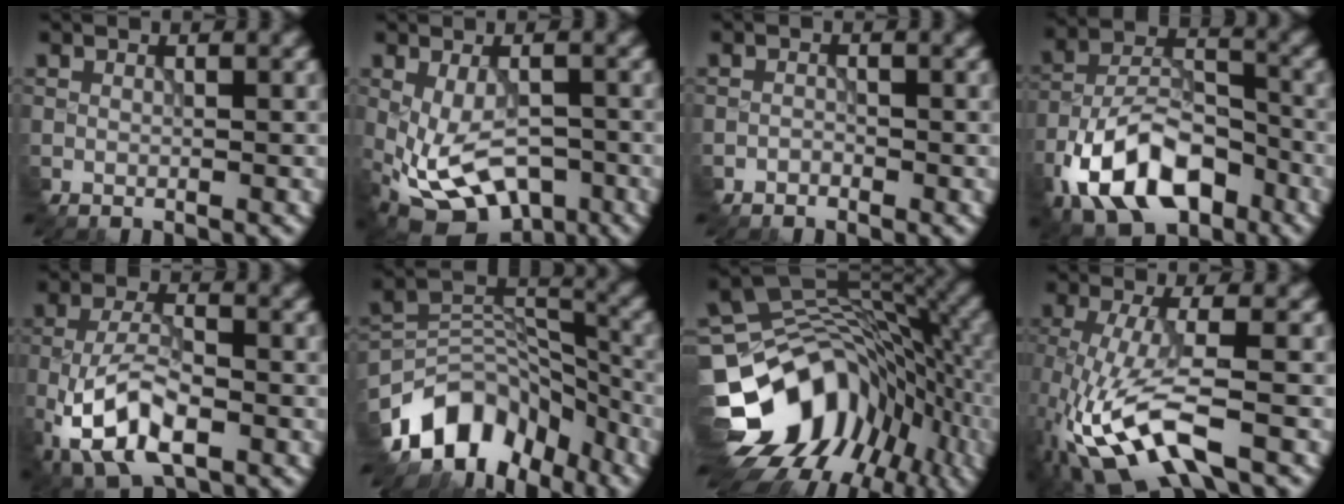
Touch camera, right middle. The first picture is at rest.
{"total": 6.3, "force": [-2.8, 3.3, 4.5], "torque": [-0.099, -0.020, -0.035]}
{"total": 1.1, "force": [-0.8, -0.2, -0.6], "torque": [-0.005, 0.006, -0.015]}
{"total": 10.1, "force": [-5.9, 5.3, 6.2], "torque": [-0.128, 0.011, -0.112]}
{"total": 6.9, "force": [-3.4, 3.1, 5.2], "torque": [-0.117, 0.004, -0.069]}
{"total": 10.2, "force": [-7.2, 6.0, 3.9], "torque": [-0.066, 0.015, -0.133]}
{"total": 14.2, "force": [-5.1, 10.8, 7.6], "torque": [-0.161, -0.003, -0.081]}
{"total": 7.7, "force": [-4.1, 1.9, 6.3], "torque": [-0.154, -0.005, -0.078]}